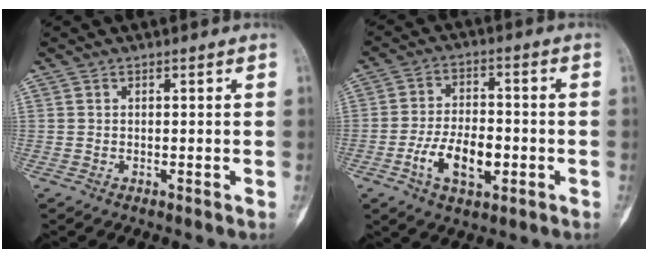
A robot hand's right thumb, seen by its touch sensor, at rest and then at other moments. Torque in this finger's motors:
{"motor_torque": [0.44, 0.43, 0.40, 0.55, 0.14]}